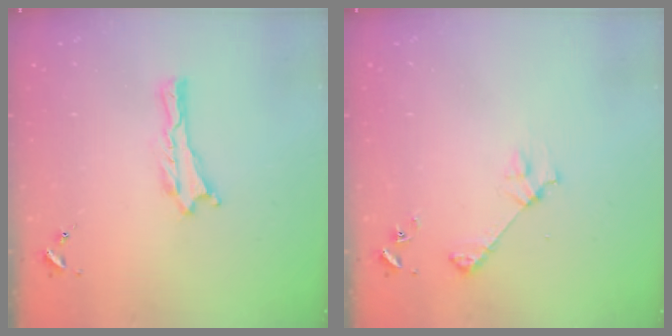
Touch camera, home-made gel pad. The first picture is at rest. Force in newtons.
{"total": 3.8, "press": 3.8, "slide": 0.3}